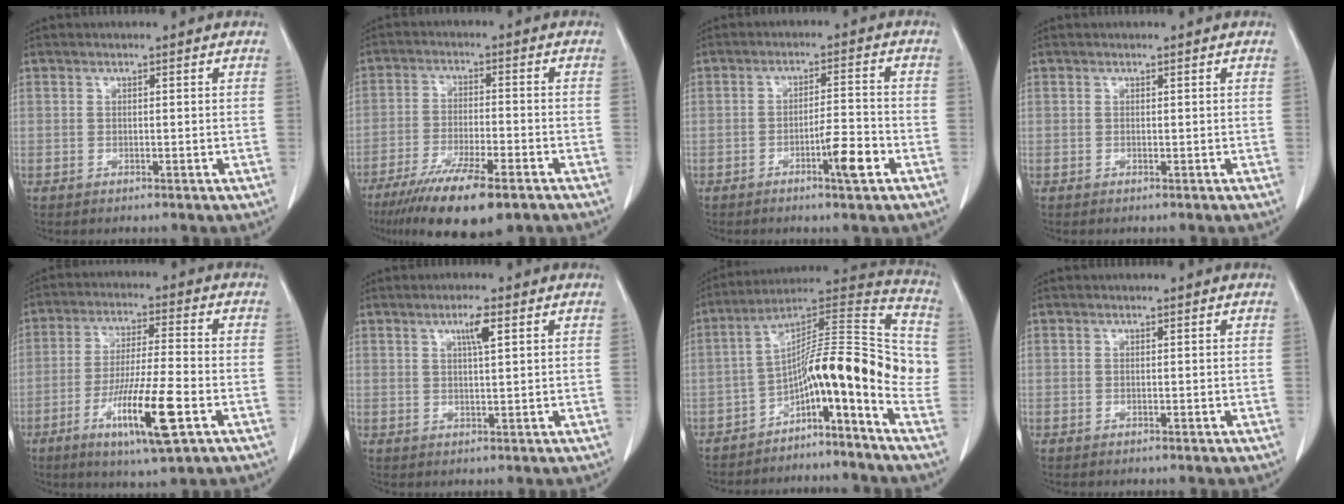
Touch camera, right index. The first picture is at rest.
{"total": 13.8, "force": [-9.5, 2.6, 9.6], "torque": [-0.166, -0.033, -0.153]}
{"total": 5.7, "force": [-2.9, 0.4, 5.0], "torque": [-0.076, -0.001, -0.047]}
{"total": 0.0}
{"total": 12.5, "force": [-5.1, 0.7, 11.4], "torque": [-0.208, -0.019, -0.088]}
{"total": 3.2, "force": [1.4, 0.1, 2.9], "torque": [-0.051, -0.001, 0.023]}
{"total": 15.1, "force": [-5.3, 2.3, 14.0], "torque": [-0.203, 0.061, -0.084]}
{"total": 0.0}